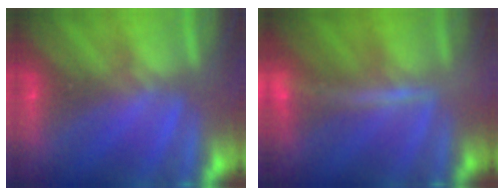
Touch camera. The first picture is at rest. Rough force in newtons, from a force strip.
{"total": 2.6}